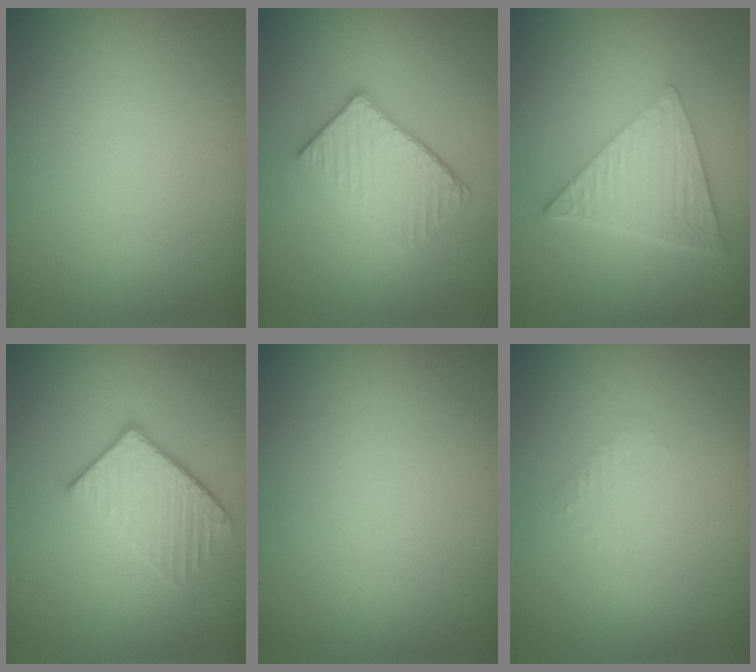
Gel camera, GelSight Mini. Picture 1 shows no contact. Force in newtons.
{"total": 3.9, "press": 3.2, "slide": 2.2}
{"total": 6.3, "press": 4.2, "slide": 4.7}
{"total": 3.5, "press": 3.3, "slide": 1.3}
{"total": 0.0}
{"total": 0.8, "press": 0.8, "slide": 0.3}